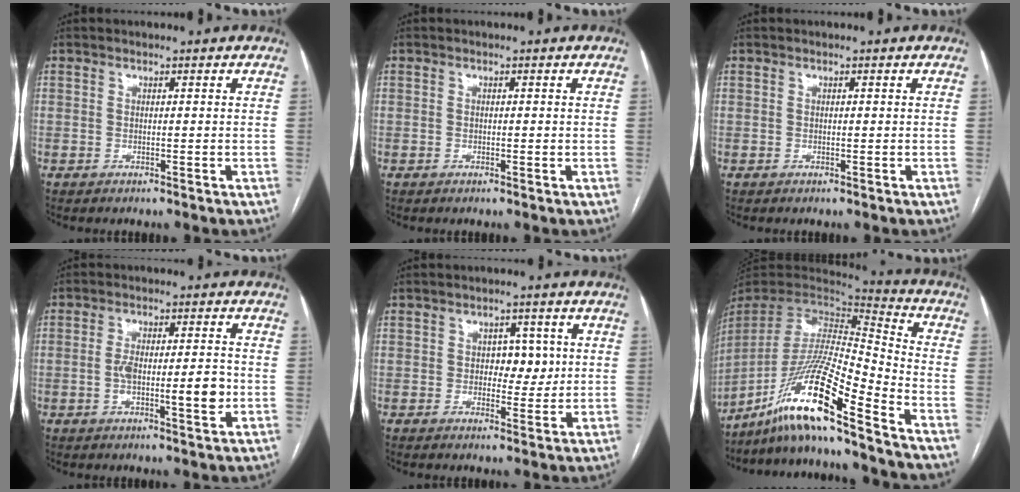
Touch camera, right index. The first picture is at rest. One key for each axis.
{"total": 0.5, "fx": 0.0, "fy": 0.3, "fz": 0.5, "tx": -0.007, "ty": 0.001, "tz": 0.001}
{"total": 0.0}
{"total": 7.6, "fx": -1.3, "fy": 1.9, "fz": 7.3, "tx": -0.123, "ty": 0.007, "tz": -0.019}
{"total": 4.3, "fx": 0.6, "fy": 2.7, "fz": 3.3, "tx": -0.036, "ty": 0.006, "tz": 0.010}
{"total": 18.5, "fx": -13.1, "fy": 0.0, "fz": 13.0, "tx": -0.277, "ty": -0.014, "tz": -0.247}